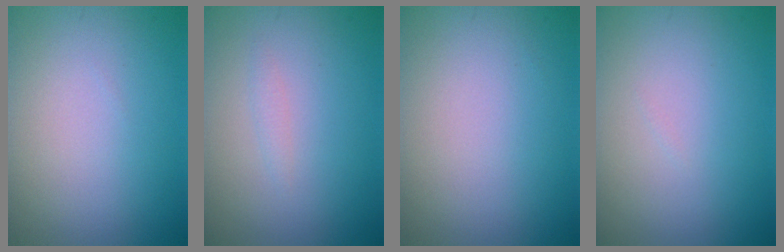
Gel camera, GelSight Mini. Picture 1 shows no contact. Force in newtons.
{"total": 0.7, "press": 0.6, "slide": 0.1}
{"total": 0.0}
{"total": 0.0}